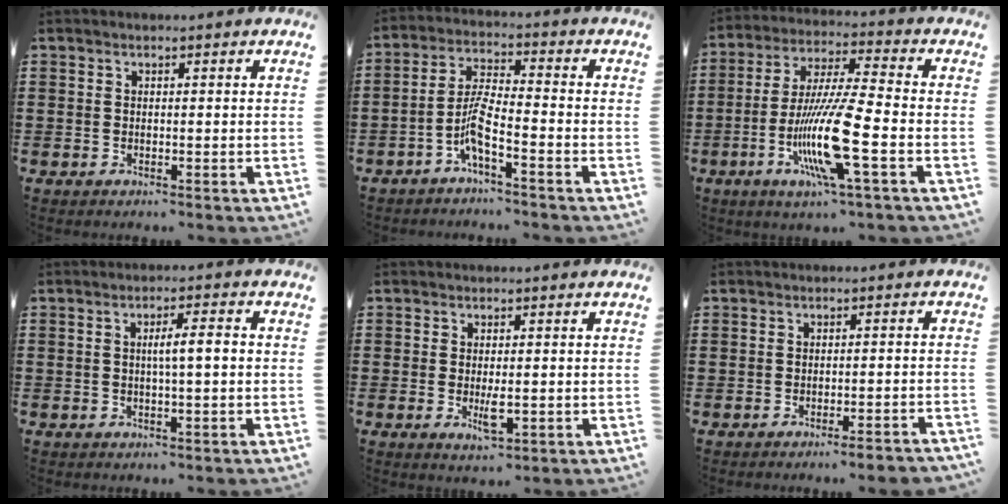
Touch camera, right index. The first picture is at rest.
{"total": 5.8, "force": [-3.3, 0.5, 4.6], "torque": [-0.115, -0.011, -0.070]}
{"total": 14.1, "force": [-4.8, 1.2, 13.2], "torque": [-0.279, -0.015, -0.098]}
{"total": 3.6, "force": [0.0, 0.4, 3.6], "torque": [-0.064, 0.000, -0.003]}
{"total": 3.1, "force": [-0.4, 1.0, 2.9], "torque": [-0.058, -0.004, -0.008]}
{"total": 1.9, "force": [-1.8, 0.1, 0.7], "torque": [-0.013, 0.000, -0.035]}